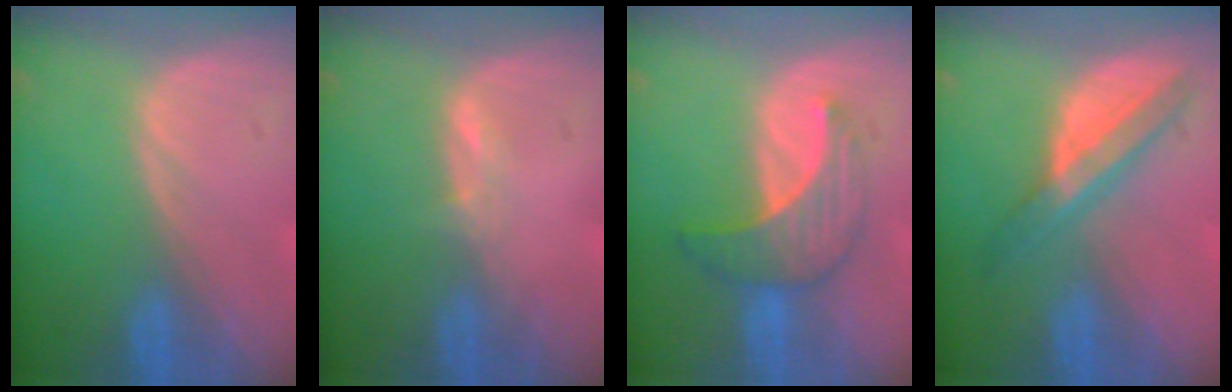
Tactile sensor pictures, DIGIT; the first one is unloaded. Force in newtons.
{"total": 1.3, "press": 1.2, "slide": 0.5}
{"total": 7.3, "press": 6.7, "slide": 3.0}
{"total": 5.8, "press": 5.8, "slide": 0.1}